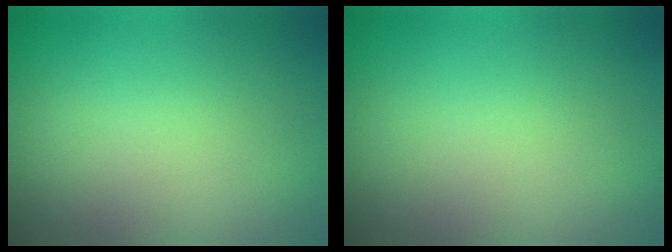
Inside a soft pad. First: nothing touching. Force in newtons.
{"total": 0.0}